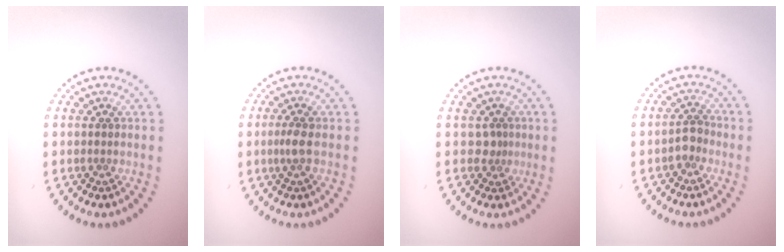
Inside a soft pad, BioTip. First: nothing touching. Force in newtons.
{"total": 1.5, "press": 1.2, "slide": 1.0}
{"total": 1.1, "press": 0.8, "slide": 0.8}
{"total": 1.7, "press": 1.5, "slide": 0.8}